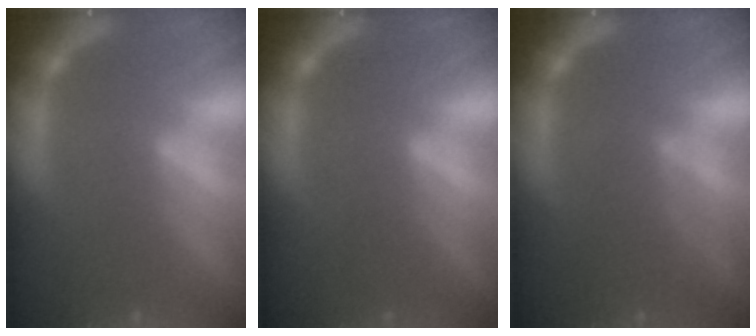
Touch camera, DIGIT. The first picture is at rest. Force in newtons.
{"total": 1.5}
{"total": 3.5}